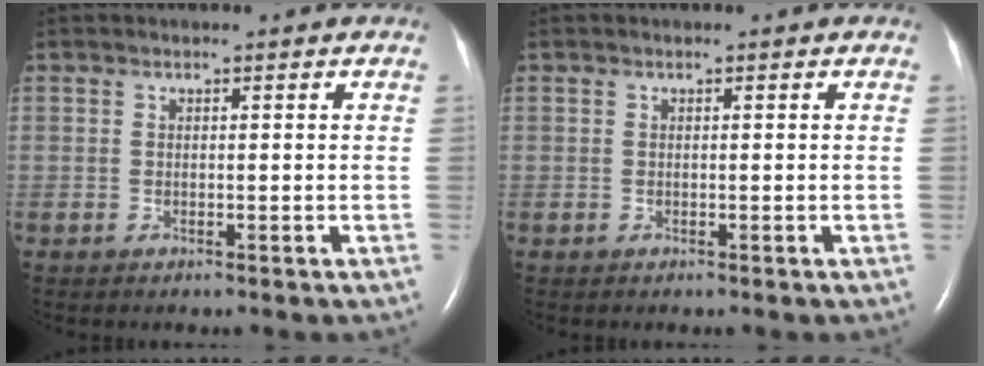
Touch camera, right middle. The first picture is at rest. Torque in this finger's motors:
{"motor_torque": [0.17, -0.09, 0.09, 0.01]}